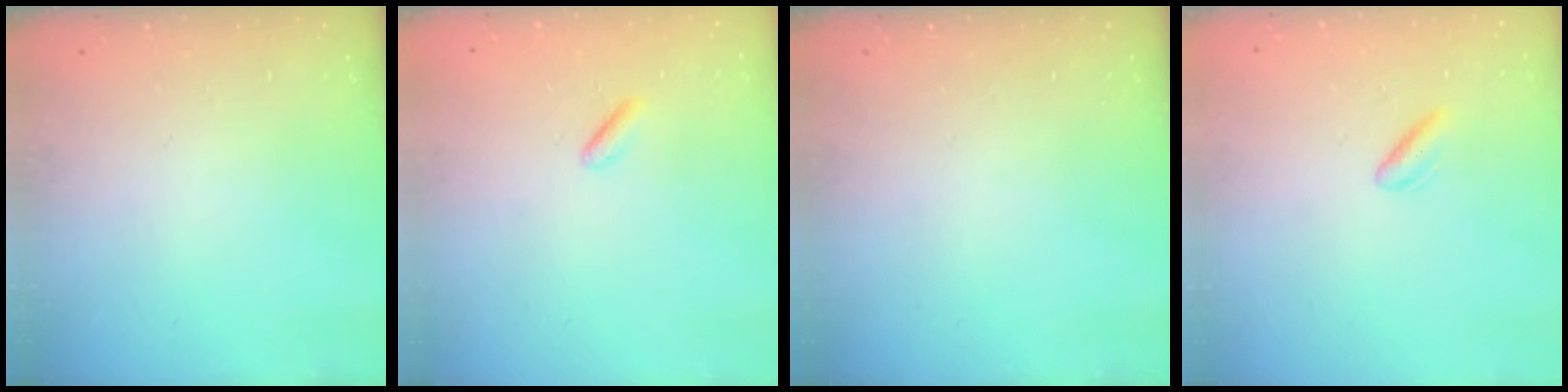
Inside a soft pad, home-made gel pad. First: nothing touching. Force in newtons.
{"total": 0.7, "press": 0.3, "slide": 0.6}
{"total": 0.0}
{"total": 2.4, "press": 2.1, "slide": 1.2}